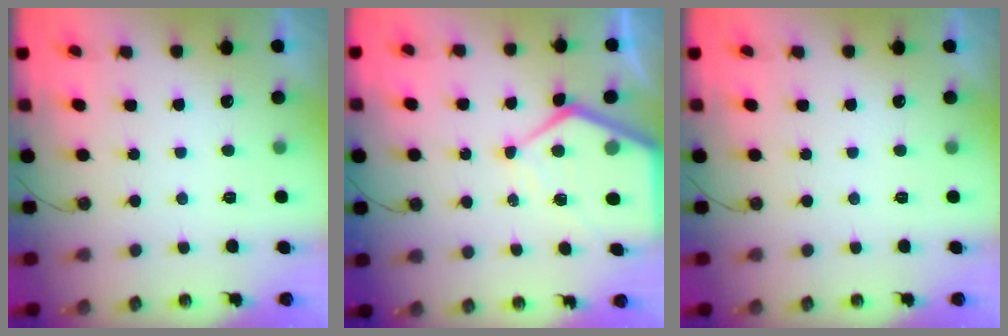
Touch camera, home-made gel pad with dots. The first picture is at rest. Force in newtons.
{"total": 10.4, "press": 10.3, "slide": 1.1}
{"total": 0.0}